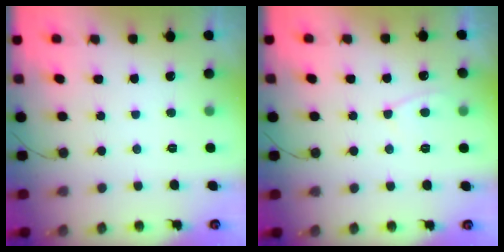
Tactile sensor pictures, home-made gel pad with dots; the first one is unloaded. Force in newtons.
{"total": 4.2, "press": 4.1, "slide": 0.5}